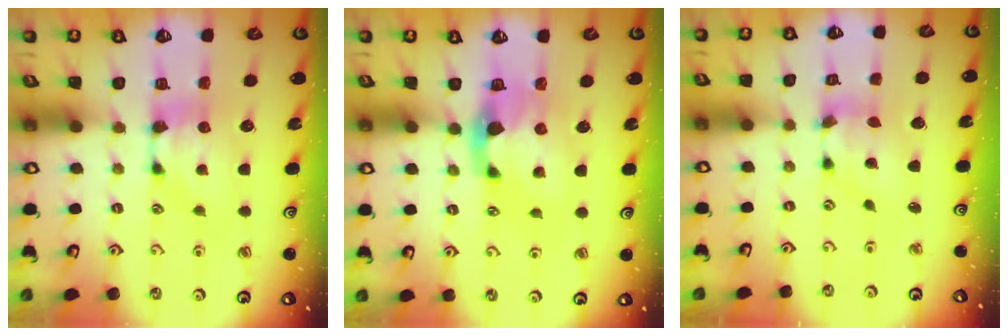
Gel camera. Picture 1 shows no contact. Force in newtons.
{"total": 2.8, "press": 2.5, "slide": 1.3}
{"total": 5.2, "press": 4.8, "slide": 2.0}